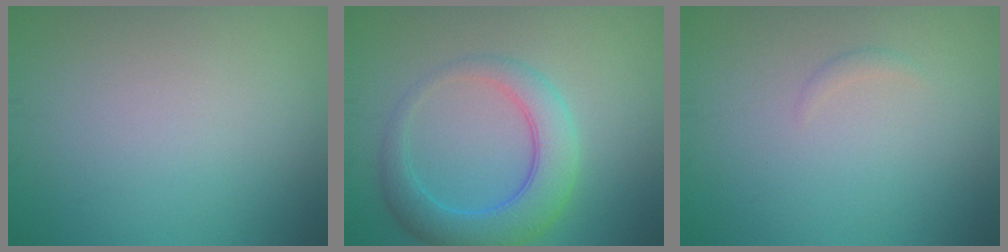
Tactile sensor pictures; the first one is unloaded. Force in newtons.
{"total": 5.4, "press": 5.4, "slide": 0.2}
{"total": 0.5, "press": 0.5, "slide": 0.0}